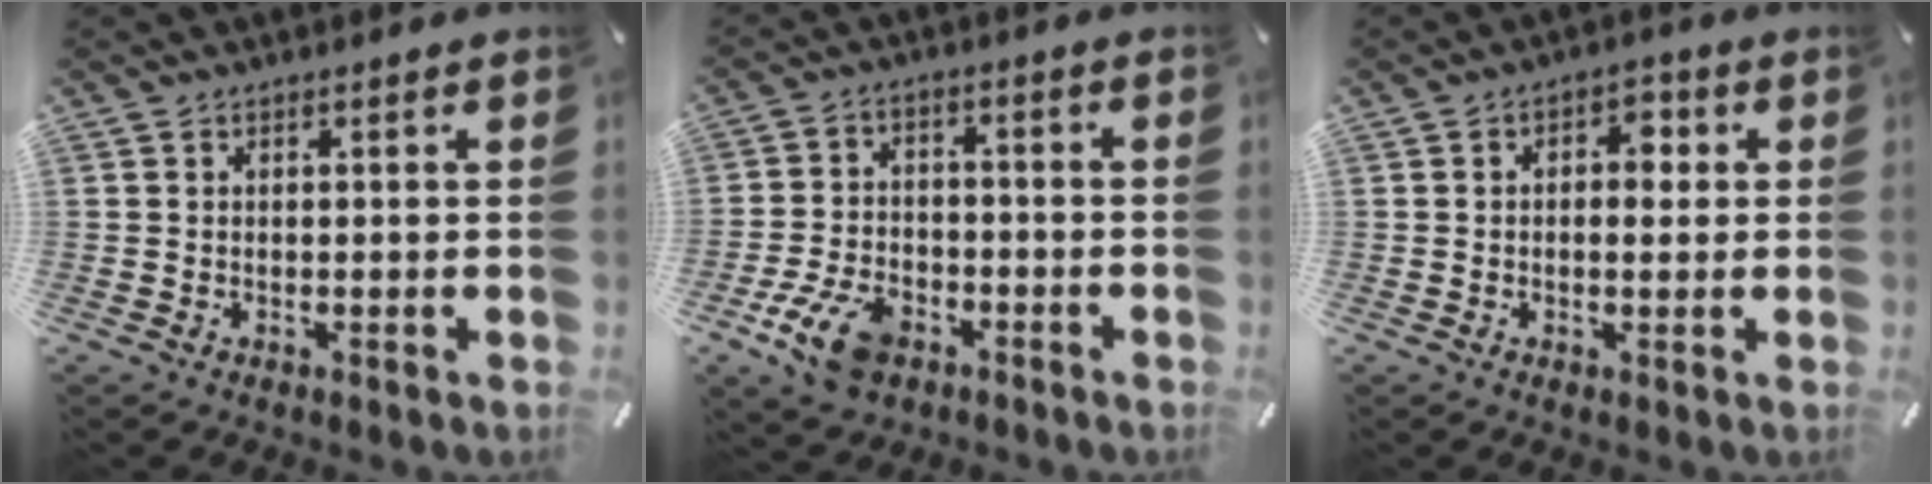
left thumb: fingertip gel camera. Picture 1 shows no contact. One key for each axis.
{"total": 10.5, "fx": -5.7, "fy": 6.3, "fz": 6.1, "tx": -0.122, "ty": 0.029, "tz": -0.101}
{"total": 4.4, "fx": 0.0, "fy": 2.9, "fz": 3.3, "tx": -0.033, "ty": -0.001, "tz": -0.011}